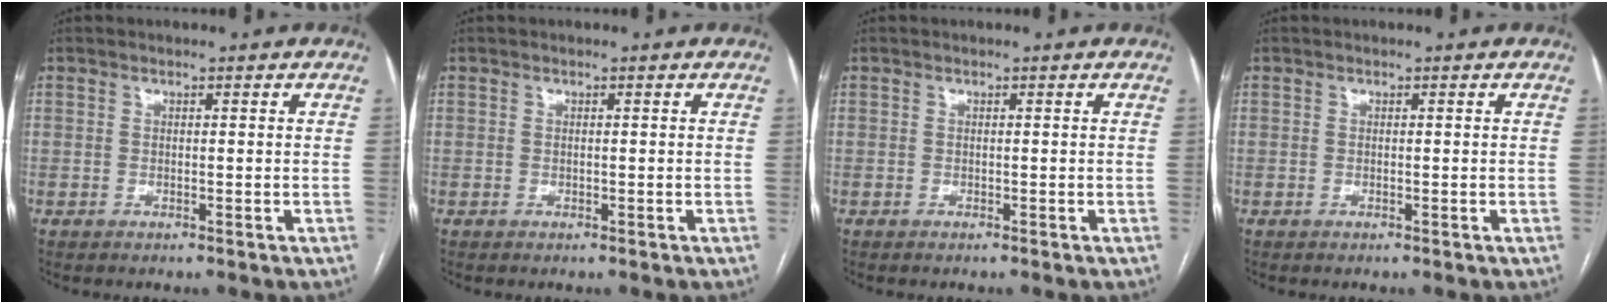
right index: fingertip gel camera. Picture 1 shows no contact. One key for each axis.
{"total": 0.0}
{"total": 0.0}
{"total": 0.0}